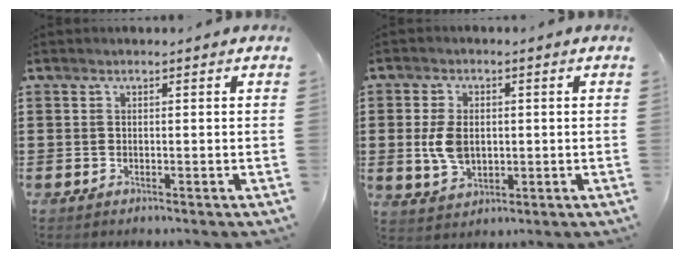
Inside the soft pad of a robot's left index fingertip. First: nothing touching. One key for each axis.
{"total": 6.0, "fx": 0.2, "fy": 3.9, "fz": 4.6, "tx": -0.120, "ty": 0.002, "tz": -0.004}